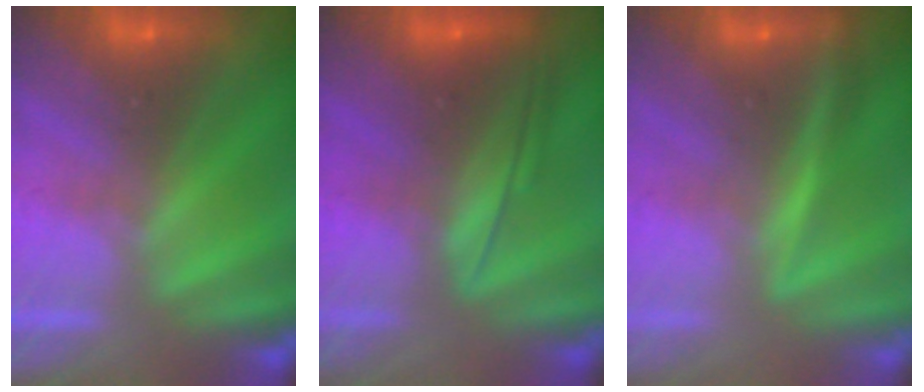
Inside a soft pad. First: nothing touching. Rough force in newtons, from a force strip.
{"total": 6.6}
{"total": 2.9}